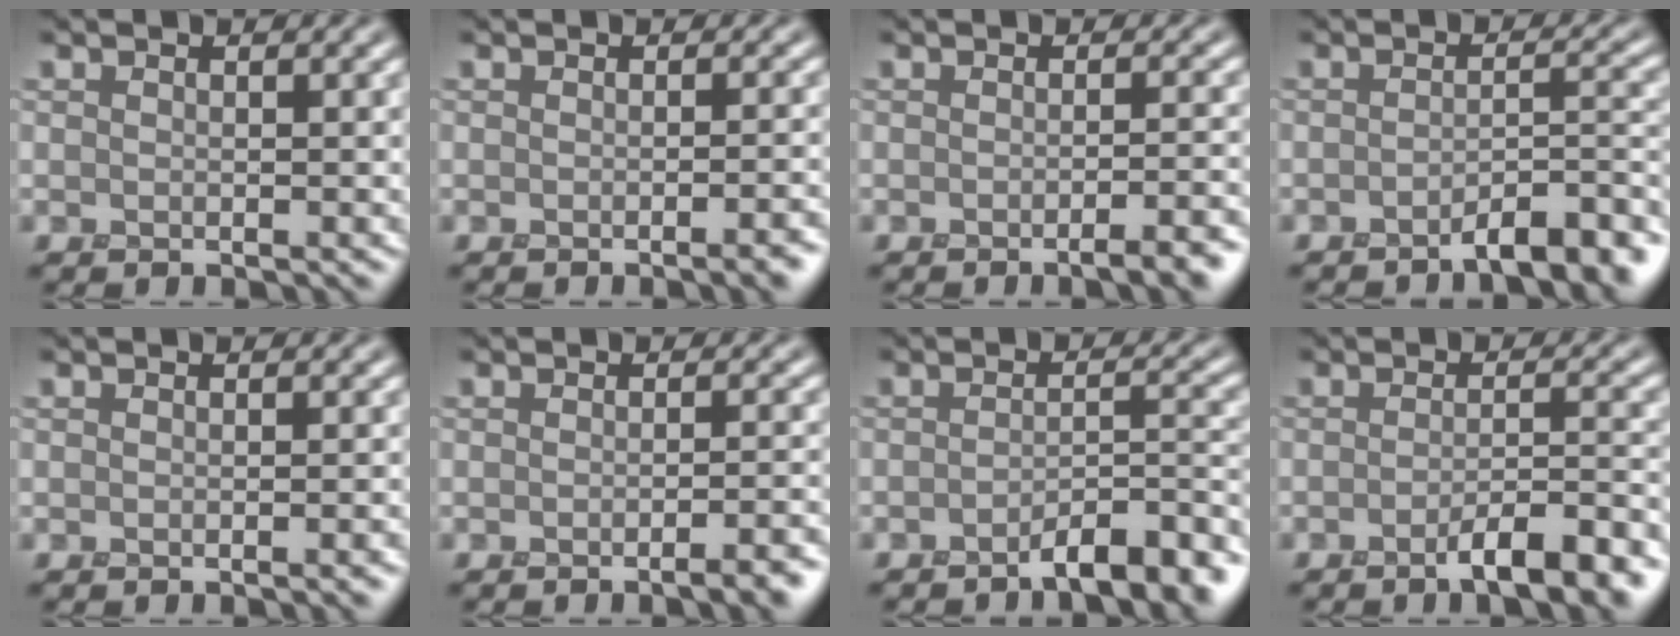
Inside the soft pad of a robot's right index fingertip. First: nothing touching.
{"total": 2.2, "force": [-1.6, 0.3, 1.4], "torque": [-0.020, -0.004, -0.019]}
{"total": 3.3, "force": [-2.5, 0.5, 2.2], "torque": [-0.028, -0.004, -0.030]}
{"total": 4.6, "force": [-3.6, 0.8, 2.8], "torque": [-0.040, 0.006, -0.052]}
{"total": 1.6, "force": [-1.0, 0.4, 1.1], "torque": [-0.014, -0.005, -0.013]}
{"total": 2.9, "force": [-2.2, 0.4, 1.8], "torque": [-0.024, -0.004, -0.026]}
{"total": 5.0, "force": [-3.7, 0.9, 3.1], "torque": [-0.046, 0.005, -0.056]}
{"total": 5.5, "force": [-3.6, 1.1, 4.0], "torque": [-0.060, 0.000, -0.054]}